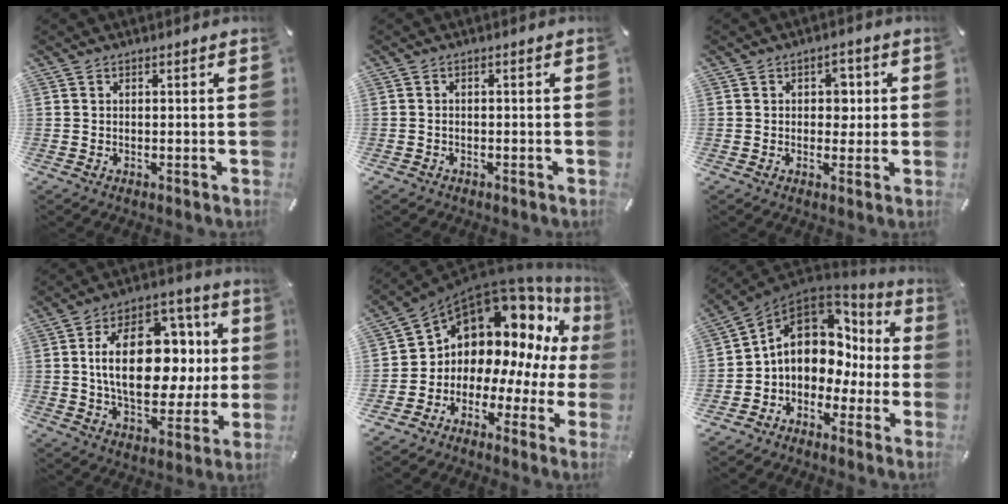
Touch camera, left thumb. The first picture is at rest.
{"total": 1.1, "force": [-0.5, 0.8, 0.5], "torque": [-0.010, 0.003, -0.013]}
{"total": 4.3, "force": [0.3, 3.4, 2.6], "torque": [-0.023, -0.002, -0.005]}
{"total": 22.0, "force": [2.1, 14.0, 16.8], "torque": [-0.286, 0.003, 0.037]}
{"total": 12.7, "force": [7.6, 9.0, 4.5], "torque": [-0.093, -0.087, 0.145]}
{"total": 12.0, "force": [1.9, 10.0, 6.4], "torque": [-0.103, -0.008, 0.039]}